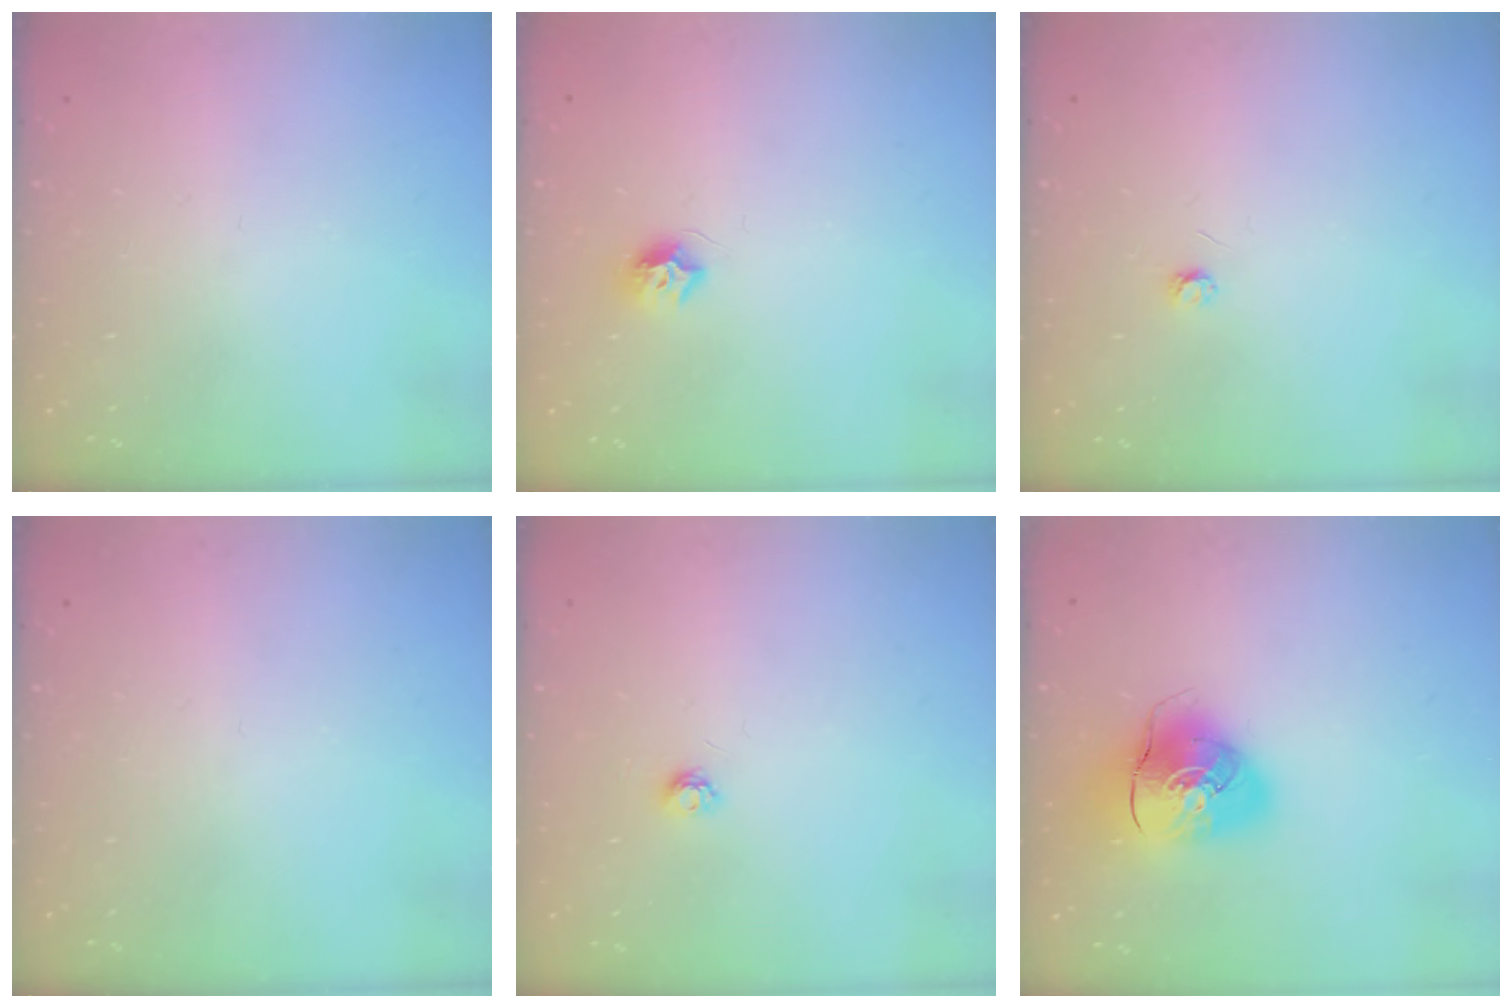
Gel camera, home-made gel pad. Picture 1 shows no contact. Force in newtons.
{"total": 7.3, "press": 7.3, "slide": 0.4}
{"total": 2.8, "press": 2.7, "slide": 0.3}
{"total": 0.0}
{"total": 3.9, "press": 3.8, "slide": 0.5}
{"total": 11.3, "press": 11.1, "slide": 2.0}